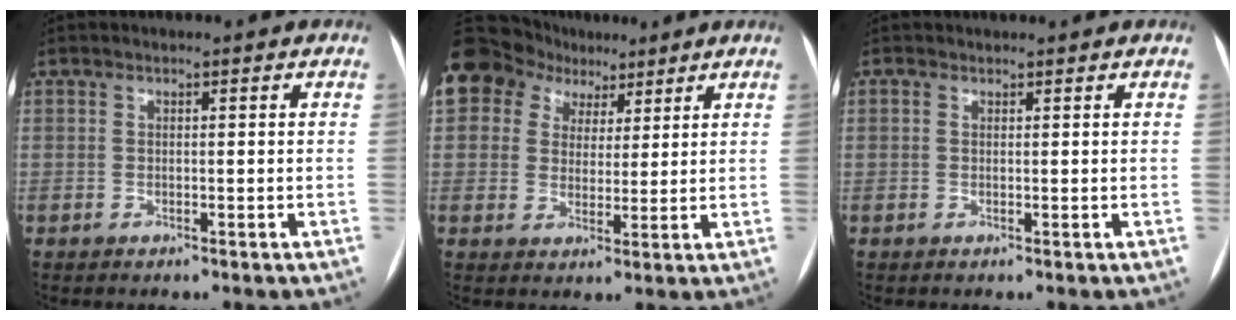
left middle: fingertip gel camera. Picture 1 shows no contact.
{"total": 21.6, "force": [11.4, 16.3, 8.5], "torque": [-0.262, 0.097, 0.213]}
{"total": 1.0, "force": [0.9, 0.3, 0.3], "torque": [-0.012, 0.016, 0.016]}